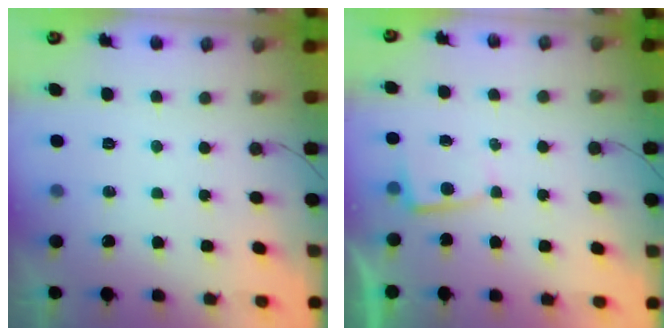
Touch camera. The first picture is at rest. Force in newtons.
{"total": 2.2, "press": 2.2, "slide": 0.4}